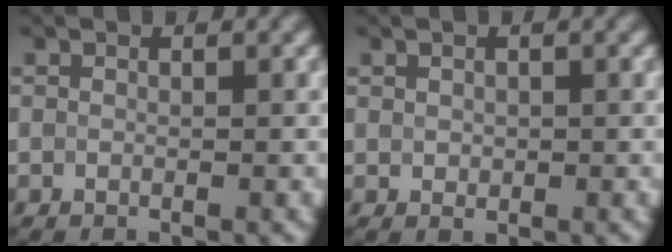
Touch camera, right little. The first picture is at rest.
{"total": 0.6, "force": [-0.2, 0.5, -0.1], "torque": [-0.002, 0.005, 0.003]}